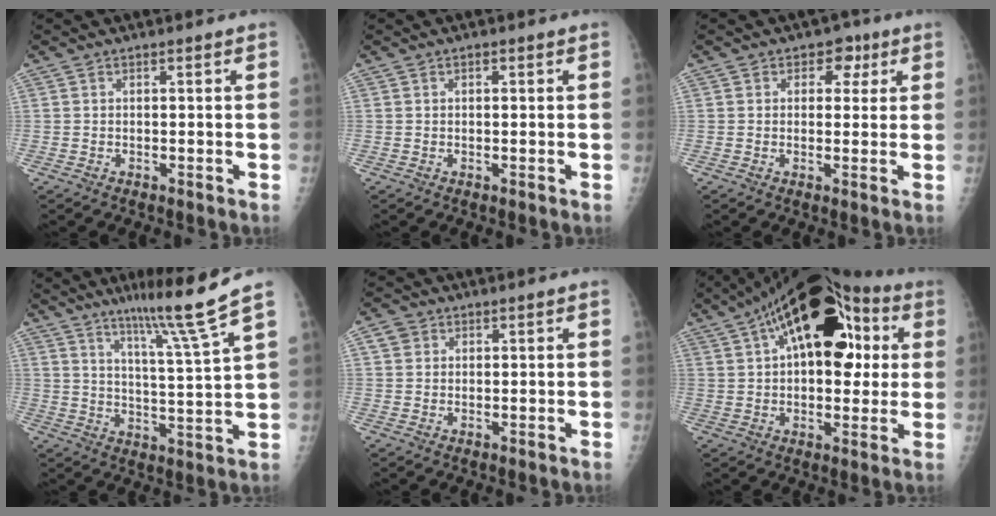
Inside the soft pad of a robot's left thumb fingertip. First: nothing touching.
{"total": 0.8, "force": [0.2, 0.5, 0.5], "torque": [-0.003, 0.002, 0.002]}
{"total": 4.6, "force": [1.8, 3.7, 2.2], "torque": [0.009, 0.000, 0.017]}
{"total": 11.2, "force": [8.1, -2.0, 7.5], "torque": [-0.117, -0.068, 0.137]}
{"total": 2.2, "force": [1.0, 1.9, 0.5], "torque": [0.006, 0.001, 0.012]}
{"total": 22.8, "force": [6.5, 12.3, 18.1], "torque": [-0.246, 0.033, 0.091]}